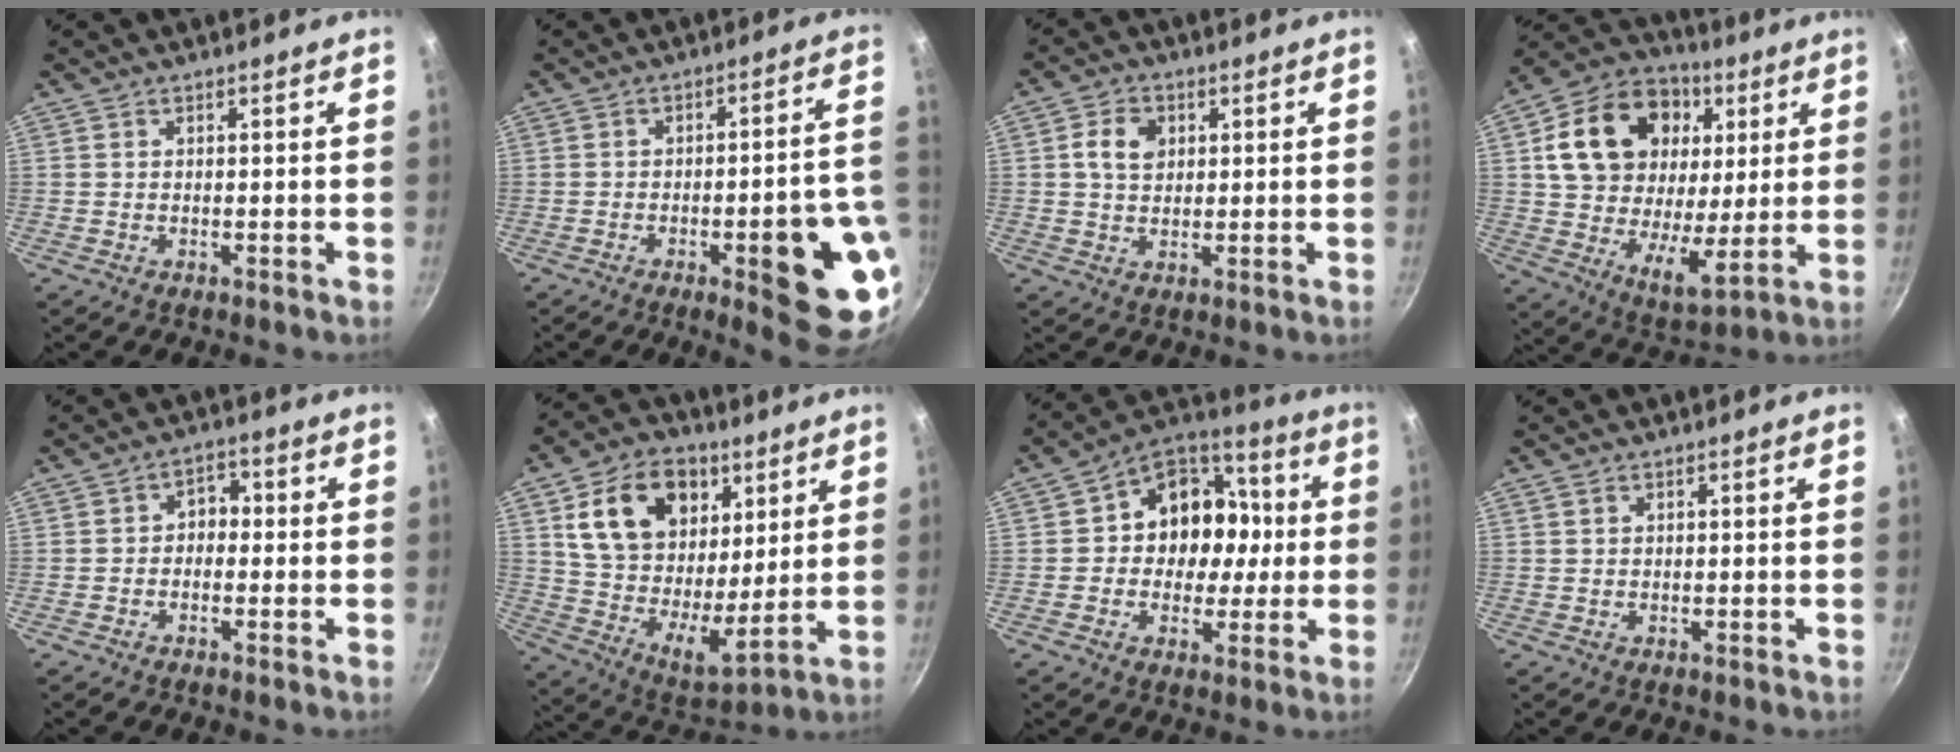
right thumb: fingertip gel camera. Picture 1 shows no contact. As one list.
[{"total": 17.4, "force": [-5.1, 4.8, 15.9], "torque": [-0.152, 0.023, -0.063]}, {"total": 6.0, "force": [1.5, 4.5, 3.6], "torque": [-0.048, 0.004, 0.023]}, {"total": 23.5, "force": [7.2, 16.5, 15.1], "torque": [-0.234, -0.009, 0.117]}, {"total": 3.5, "force": [-0.5, 2.8, 2.1], "torque": [-0.004, 0.015, -0.016]}, {"total": 21.5, "force": [9.0, 14.1, 13.5], "torque": [-0.200, -0.036, 0.156]}, {"total": 15.0, "force": [0.6, 12.5, 8.3], "torque": [-0.078, 0.028, -0.006]}, {"total": 0.8, "force": [0.5, 0.6, 0.2], "torque": [-0.002, 0.000, 0.008]}]